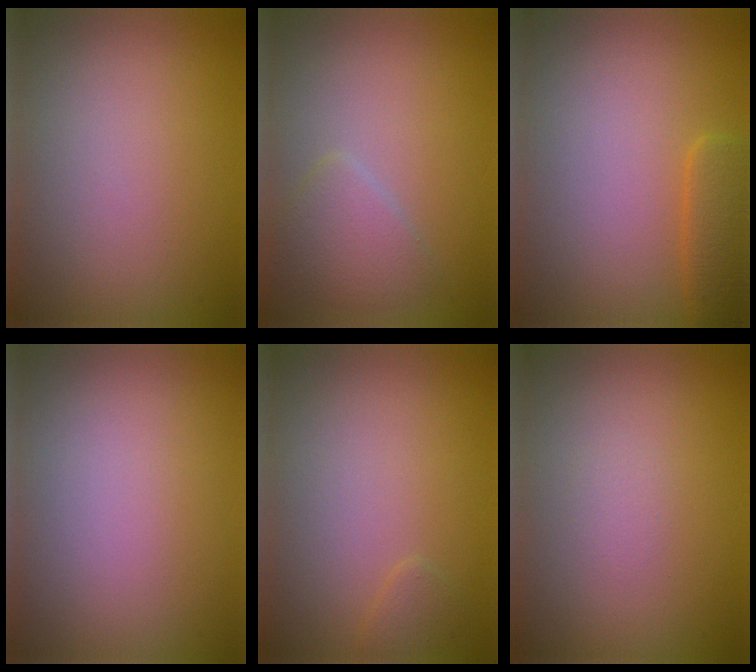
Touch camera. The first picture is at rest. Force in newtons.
{"total": 2.4, "press": 2.4, "slide": 0.1}
{"total": 2.5, "press": 2.5, "slide": 0.3}
{"total": 0.0}
{"total": 0.8, "press": 0.8, "slide": 0.1}
{"total": 0.6, "press": 0.6, "slide": 0.0}